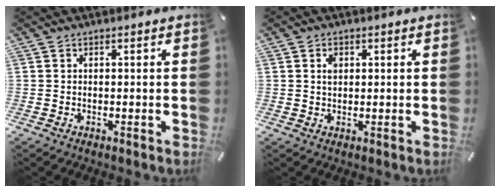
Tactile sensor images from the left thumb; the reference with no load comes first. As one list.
[{"total": 2.0, "force": [0.6, 1.5, 1.2], "torque": [-0.020, 0.002, 0.009]}]